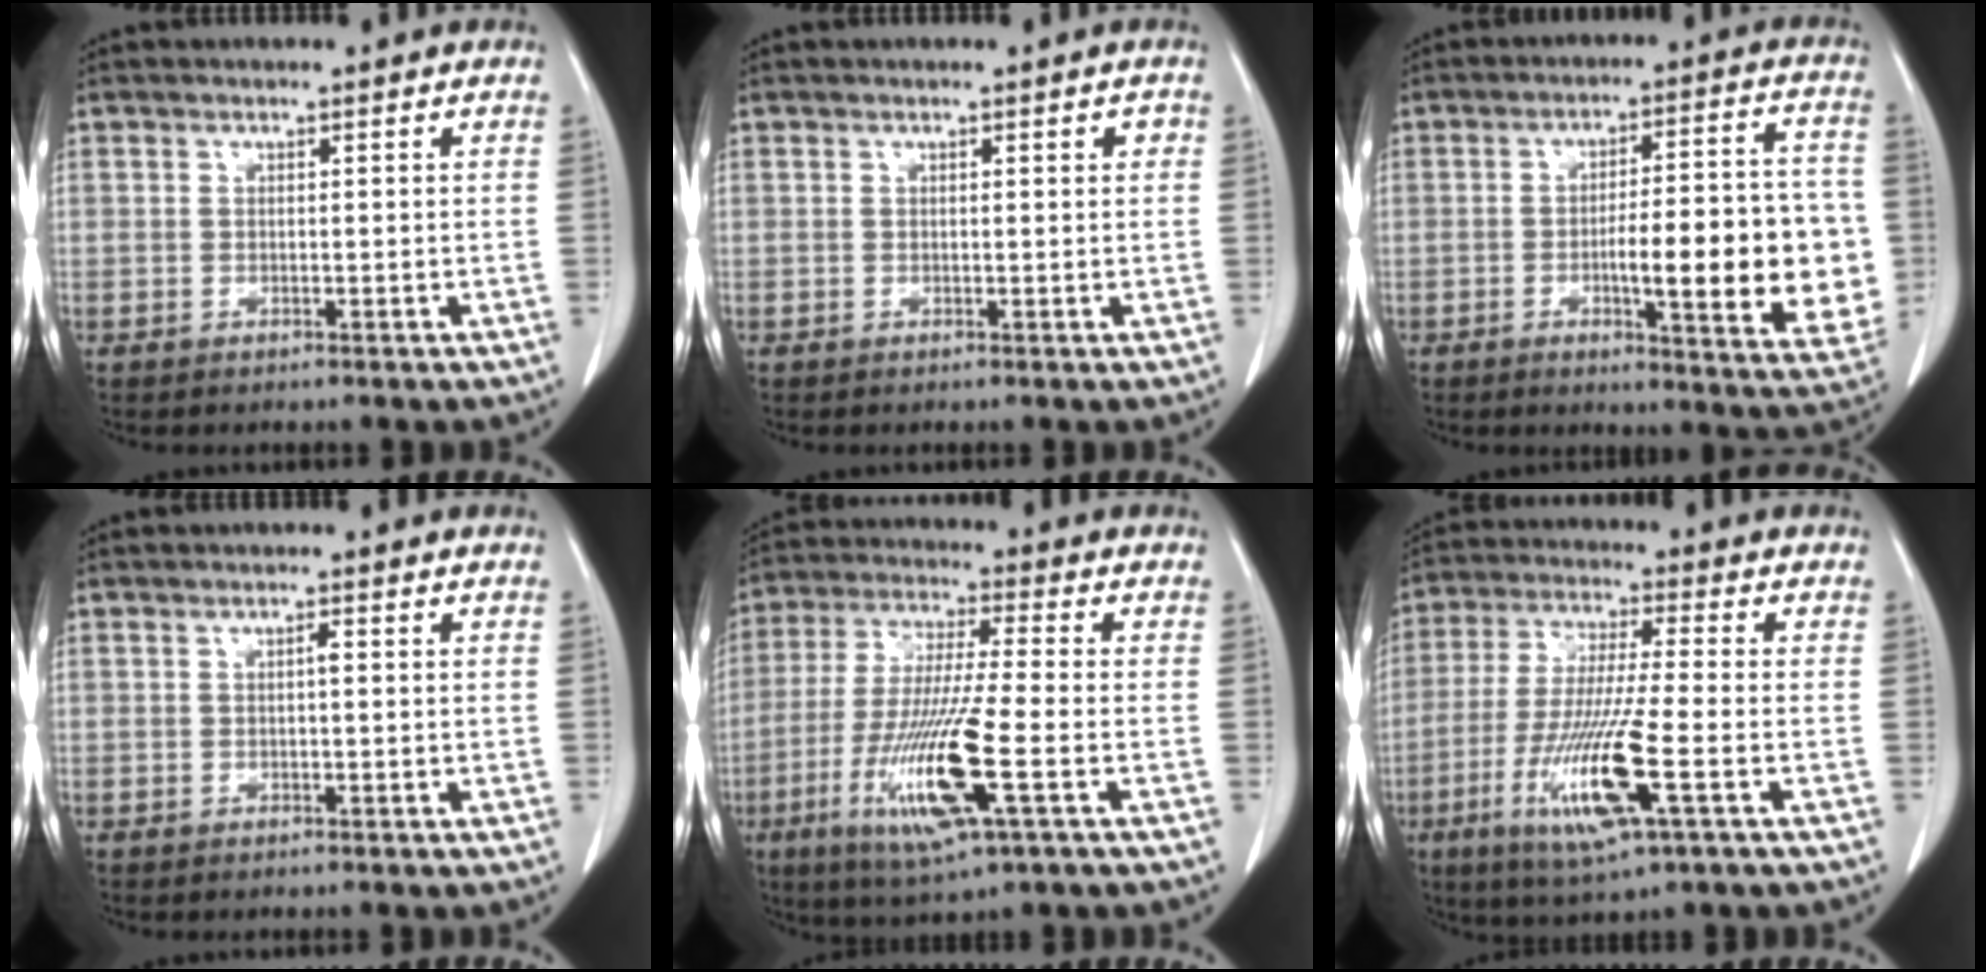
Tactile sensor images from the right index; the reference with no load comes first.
{"total": 0.9, "force": [0.3, 0.3, 0.8], "torque": [-0.009, 0.002, 0.003]}
{"total": 17.2, "force": [-2.9, 3.6, 16.5], "torque": [-0.188, 0.015, -0.029]}
{"total": 0.8, "force": [0.0, 0.1, 0.8], "torque": [-0.014, 0.002, 0.000]}
{"total": 15.1, "force": [-5.0, 0.7, 14.3], "torque": [-0.292, -0.026, -0.093]}
{"total": 13.7, "force": [-4.8, 0.6, 12.8], "torque": [-0.261, -0.025, -0.088]}